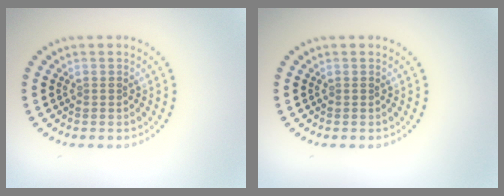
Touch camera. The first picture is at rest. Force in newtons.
{"total": 0.0}